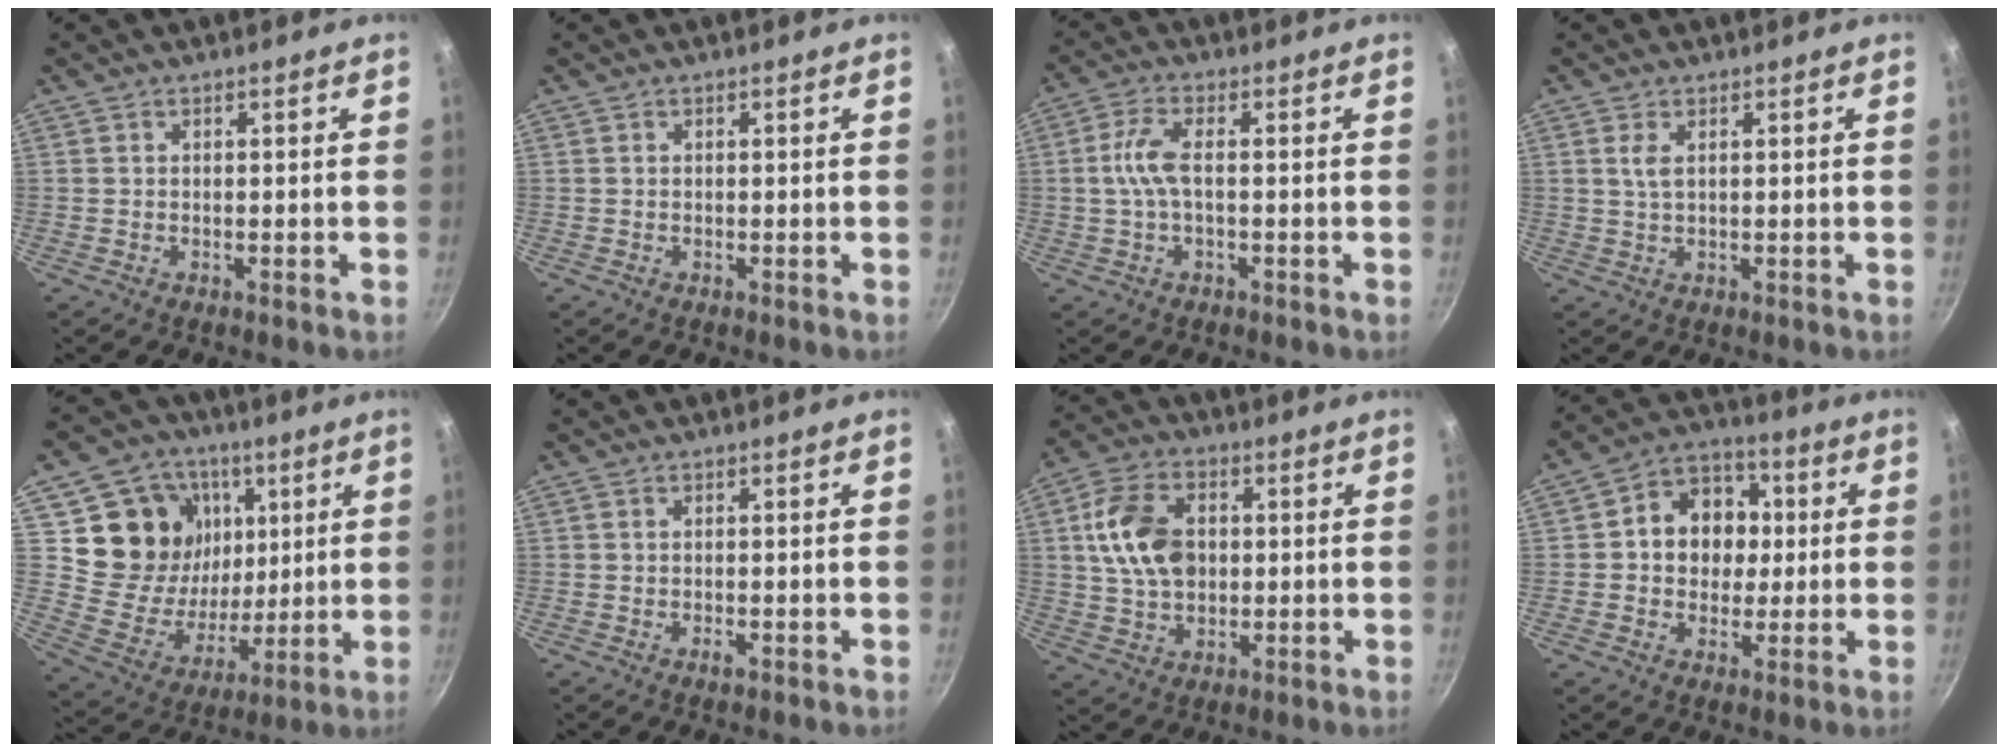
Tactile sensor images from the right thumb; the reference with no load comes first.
{"total": 0.0}
{"total": 5.6, "force": [-0.3, 2.2, 5.2], "torque": [-0.124, 0.015, -0.011]}
{"total": 2.3, "force": [0.8, 1.0, 2.0], "torque": [-0.039, -0.004, 0.016]}
{"total": 18.5, "force": [6.5, 15.6, 7.5], "torque": [-0.097, -0.032, 0.117]}
{"total": 1.0, "force": [-0.3, 0.4, 0.9], "torque": [-0.016, 0.000, -0.005]}
{"total": 12.9, "force": [1.8, 8.9, 9.1], "torque": [-0.148, 0.008, 0.028]}
{"total": 12.2, "force": [1.2, 10.1, 6.6], "torque": [-0.056, 0.015, 0.004]}